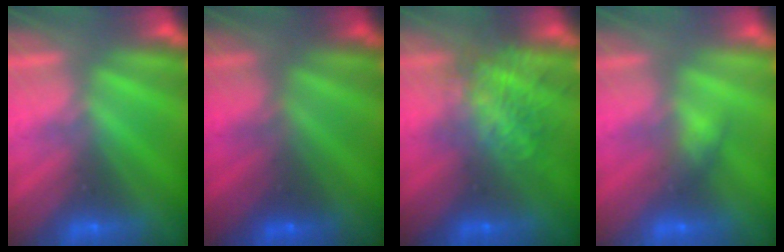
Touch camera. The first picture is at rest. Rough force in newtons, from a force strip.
{"total": 1.9}
{"total": 9.6}
{"total": 2.9}